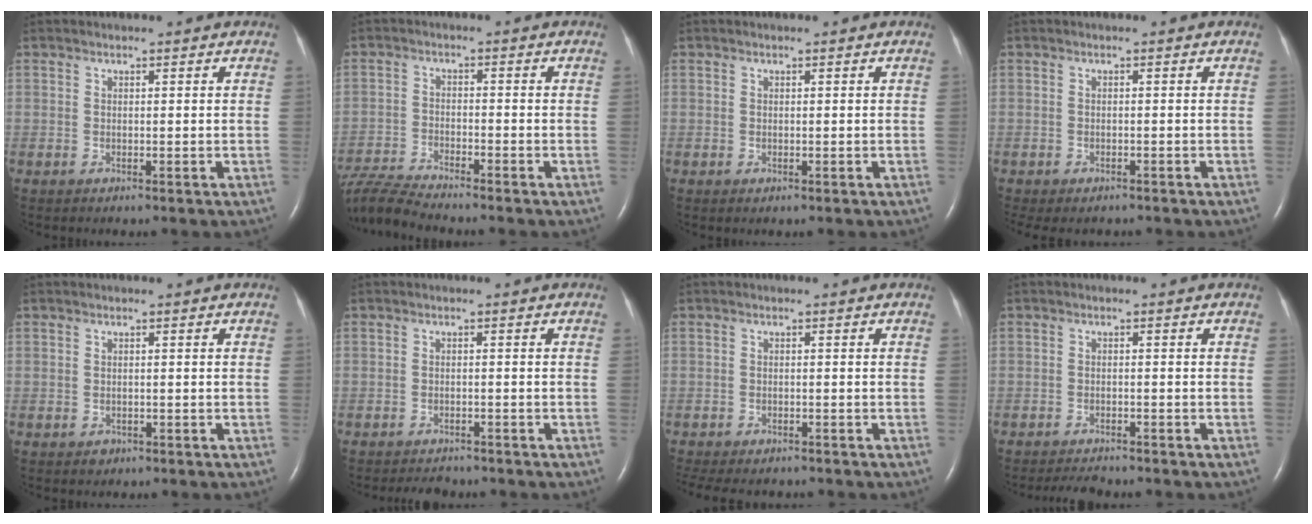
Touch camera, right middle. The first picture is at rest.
{"total": 8.1, "force": [-7.8, -0.6, 2.3], "torque": [-0.047, -0.013, -0.146]}
{"total": 0.0}
{"total": 5.6, "force": [-4.7, 2.3, 1.9], "torque": [-0.023, -0.003, -0.060]}
{"total": 0.9, "force": [-0.5, 0.7, 0.1], "torque": [-0.003, 0.001, -0.005]}
{"total": 4.3, "force": [-4.0, 1.5, 0.7], "torque": [-0.015, -0.004, -0.056]}
{"total": 10.4, "force": [-8.7, 3.8, 4.2], "torque": [-0.090, -0.010, -0.115]}
{"total": 4.0, "force": [-3.7, 0.7, 1.2], "torque": [-0.022, -0.011, -0.059]}